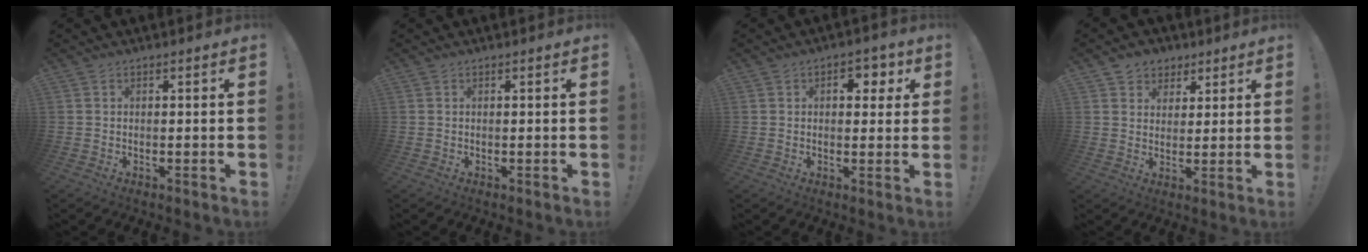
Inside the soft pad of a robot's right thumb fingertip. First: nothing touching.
{"total": 0.0}
{"total": 5.2, "force": [1.5, 3.8, 3.2], "torque": [-0.020, -0.004, 0.016]}
{"total": 5.5, "force": [2.6, 4.8, 0.4], "torque": [-0.006, -0.020, 0.051]}